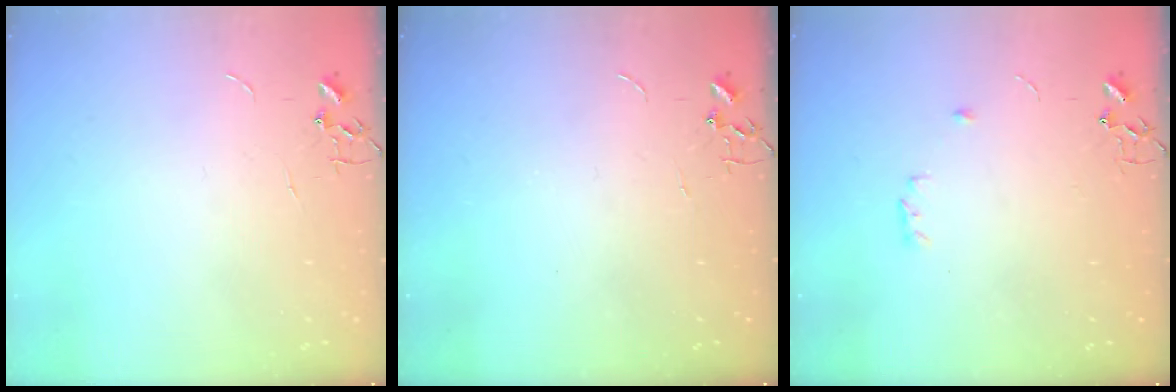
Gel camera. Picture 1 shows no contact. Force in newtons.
{"total": 0.0}
{"total": 4.0, "press": 3.8, "slide": 1.3}